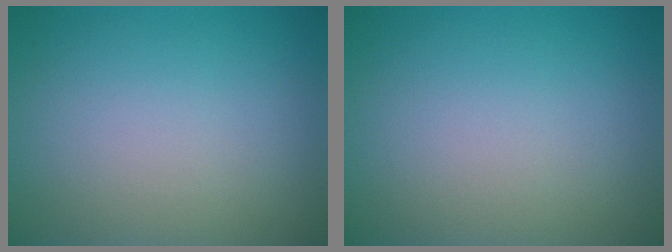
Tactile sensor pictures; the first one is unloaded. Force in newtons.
{"total": 0.0}